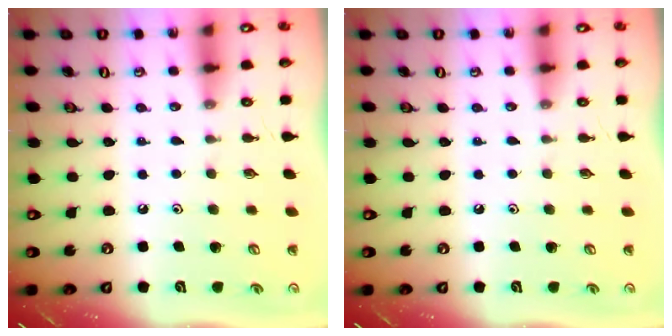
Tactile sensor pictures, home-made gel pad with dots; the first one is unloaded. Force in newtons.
{"total": 0.0}